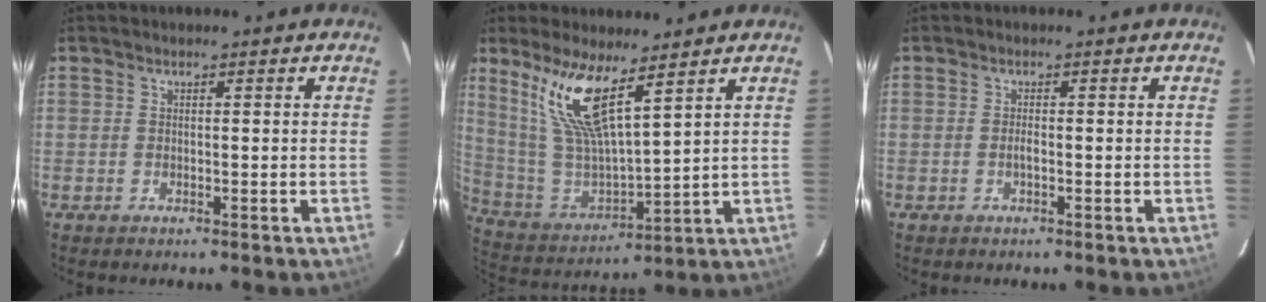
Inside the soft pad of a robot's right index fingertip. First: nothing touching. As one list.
[{"total": 13.8, "force": [8.7, 2.8, 10.4], "torque": [-0.199, 0.001, 0.190]}, {"total": 1.1, "force": [-0.4, 0.2, 1.0], "torque": [-0.019, 0.001, -0.008]}]